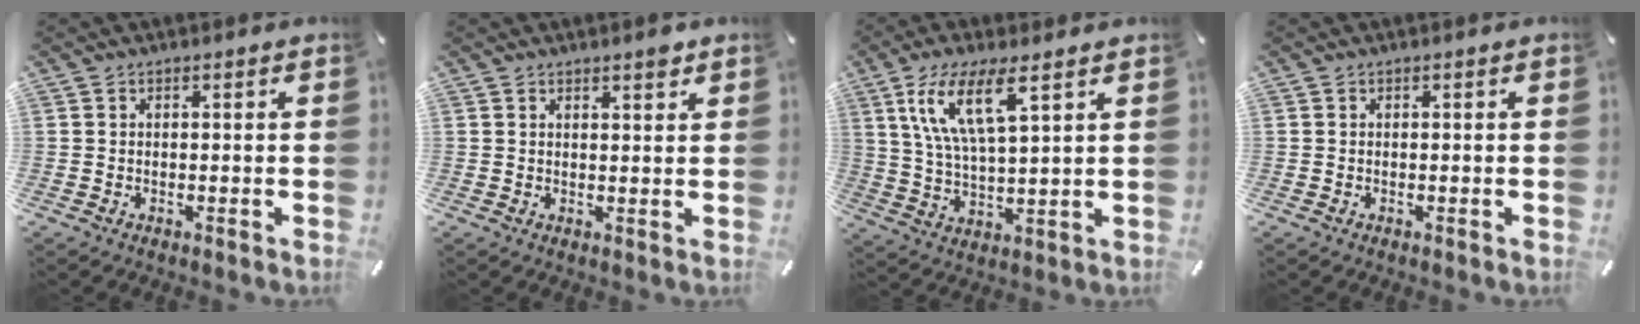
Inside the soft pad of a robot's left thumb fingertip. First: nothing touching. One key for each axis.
{"total": 2.2, "fx": 1.9, "fy": 0.5, "fz": 1.1, "tx": -0.015, "ty": -0.009, "tz": 0.031}
{"total": 12.5, "fx": 6.8, "fy": 3.7, "fz": 9.8, "tx": -0.219, "ty": -0.009, "tz": 0.120}
{"total": 0.0}